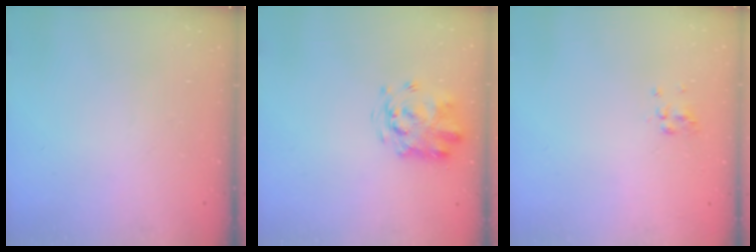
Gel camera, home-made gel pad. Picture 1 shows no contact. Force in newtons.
{"total": 3.4, "press": 3.4, "slide": 0.6}
{"total": 3.7, "press": 3.5, "slide": 1.3}